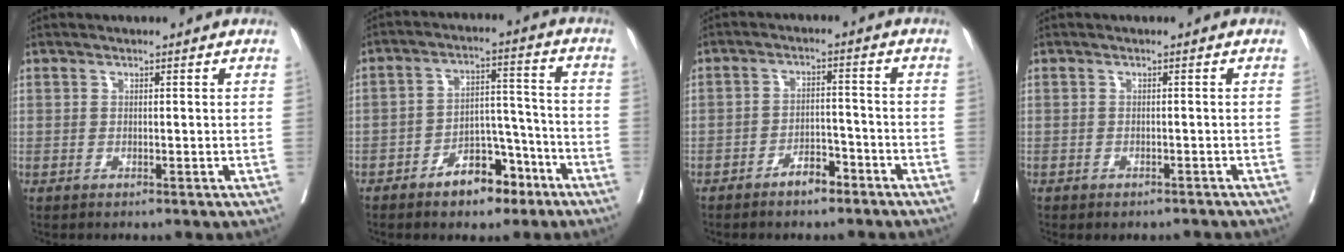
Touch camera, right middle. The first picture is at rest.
{"total": 8.4, "force": [-5.4, 4.2, 4.9], "torque": [-0.075, 0.025, -0.083]}
{"total": 4.1, "force": [-3.1, 1.6, 2.2], "torque": [-0.037, 0.006, -0.050]}
{"total": 3.2, "force": [-2.8, 1.3, 0.8], "torque": [-0.004, 0.002, -0.034]}